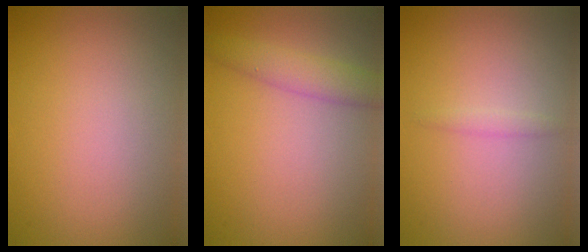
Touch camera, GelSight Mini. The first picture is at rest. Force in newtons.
{"total": 2.9, "press": 2.9, "slide": 0.1}
{"total": 0.8, "press": 0.8, "slide": 0.0}